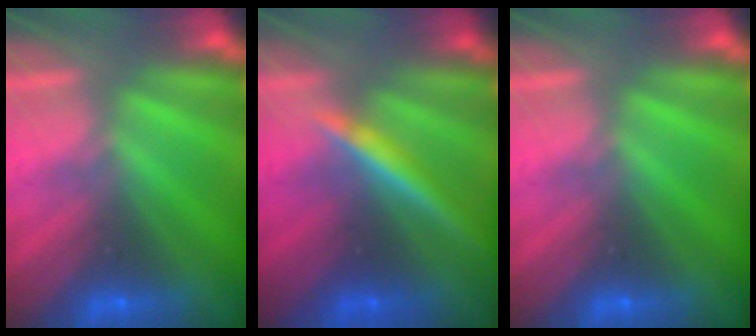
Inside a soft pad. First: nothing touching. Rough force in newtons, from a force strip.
{"total": 4.8}
{"total": 0.0}